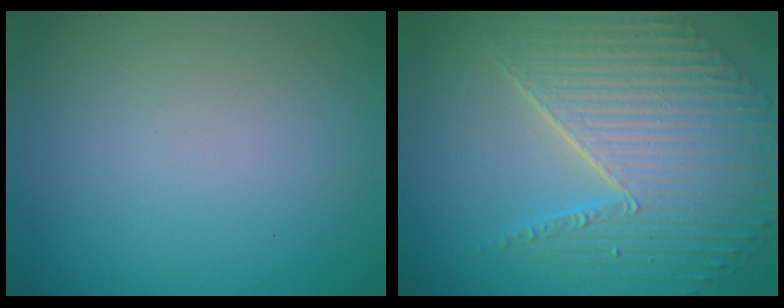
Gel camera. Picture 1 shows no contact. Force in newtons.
{"total": 6.9, "press": 5.5, "slide": 4.2}